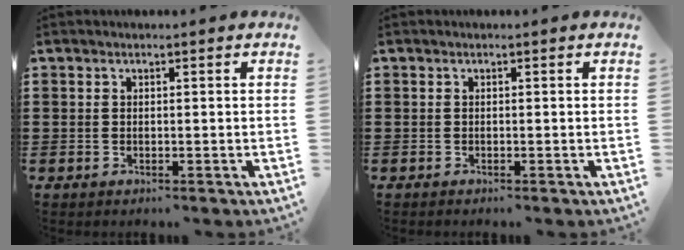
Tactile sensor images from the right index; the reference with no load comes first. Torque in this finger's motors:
{"motor_torque": [-0.08, -0.12, -0.01, -0.01]}